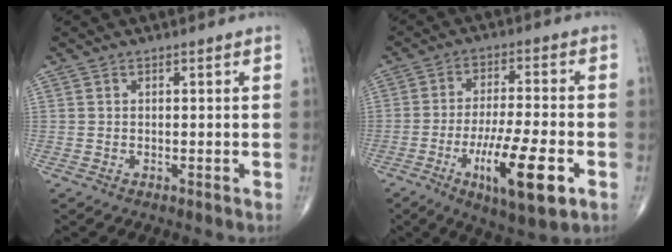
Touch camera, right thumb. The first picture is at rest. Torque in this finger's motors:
{"motor_torque": [1.56, 1.83, 0.87, -0.98, 0.31]}